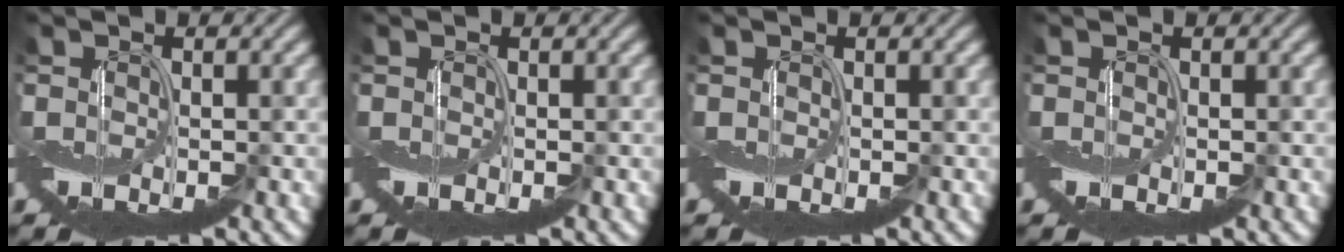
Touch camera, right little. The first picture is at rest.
{"total": 0.0}
{"total": 0.0}
{"total": 0.0}